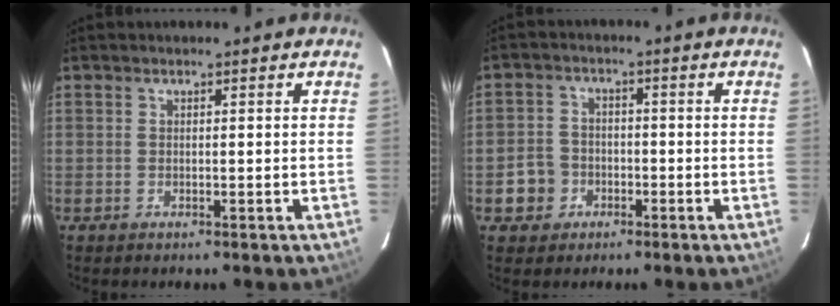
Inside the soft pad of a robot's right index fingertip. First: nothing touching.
{"total": 5.5, "force": [-2.3, 4.9, 1.0], "torque": [-0.029, 0.018, -0.036]}